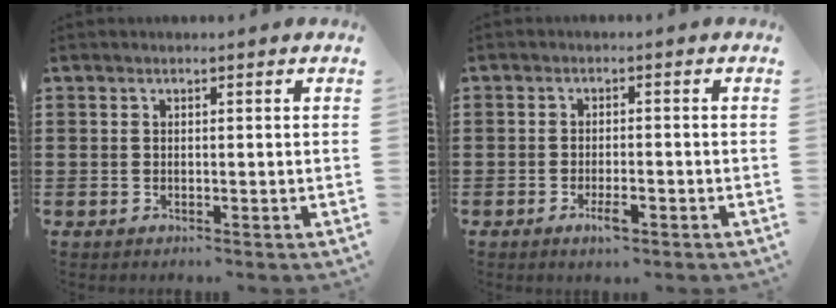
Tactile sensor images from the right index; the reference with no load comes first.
{"total": 2.9, "force": [-1.6, 0.9, 2.3], "torque": [-0.044, 0.000, -0.030]}